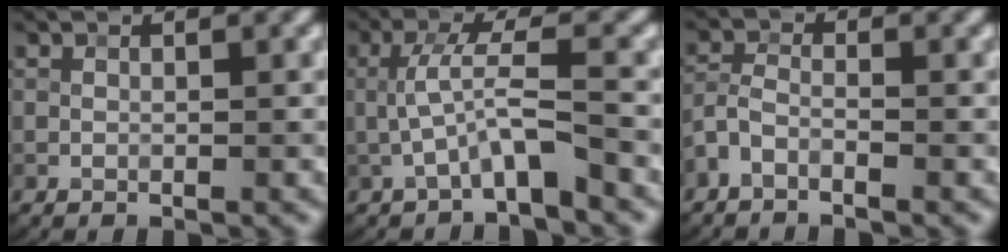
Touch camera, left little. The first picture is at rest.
{"total": 3.5, "force": [-1.3, 0.3, 3.3], "torque": [-0.069, 0.019, -0.027]}
{"total": 1.9, "force": [-1.4, 0.7, 1.1], "torque": [-0.025, 0.003, -0.038]}